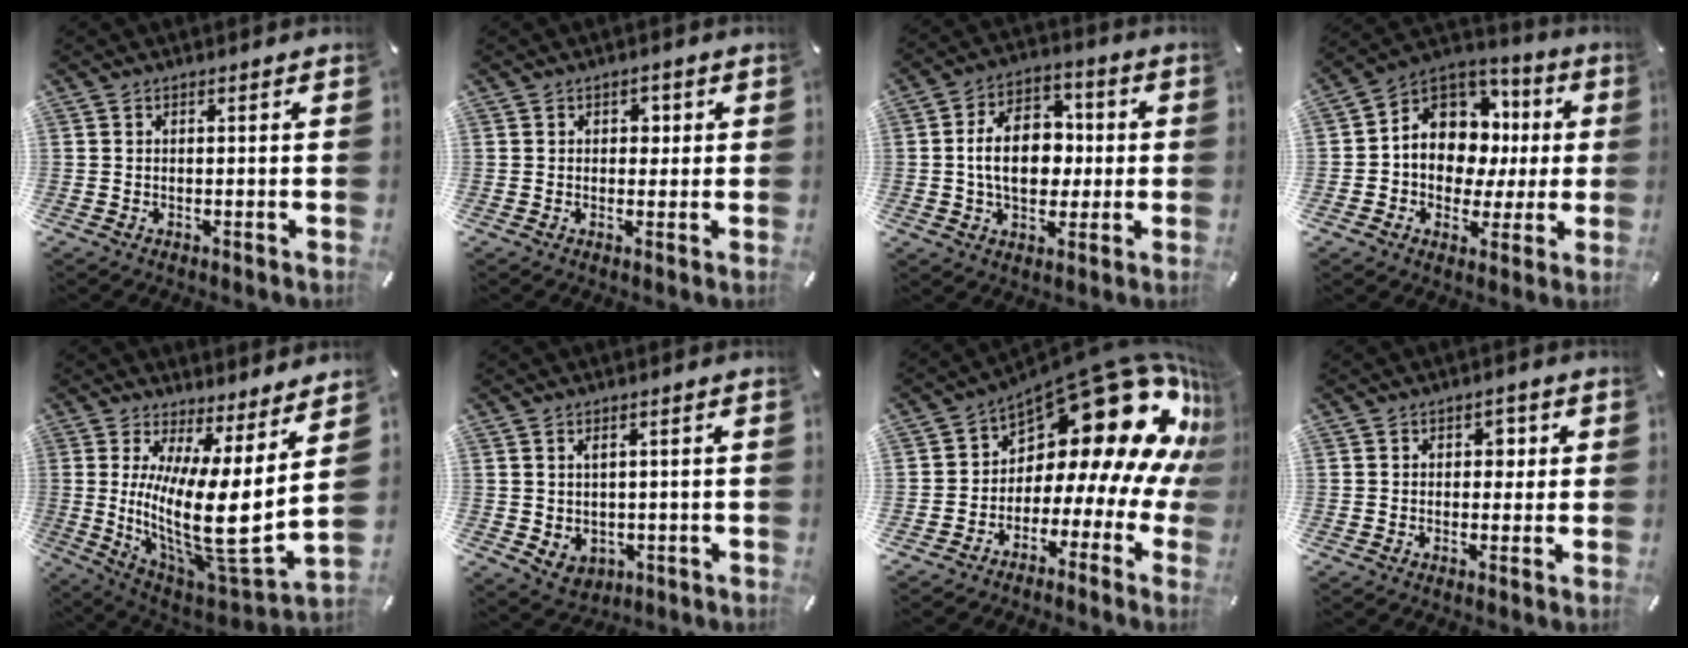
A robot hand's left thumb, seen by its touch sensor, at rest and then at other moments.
{"total": 2.4, "force": [0.5, 1.9, 1.4], "torque": [0.002, -0.005, -0.003]}
{"total": 13.8, "force": [-0.1, 9.9, 9.6], "torque": [-0.174, 0.012, -0.003]}
{"total": 12.0, "force": [2.1, 10.7, 5.0], "torque": [-0.089, -0.019, 0.049]}
{"total": 18.2, "force": [3.0, 5.1, 17.2], "torque": [-0.327, -0.069, 0.057]}
{"total": 3.6, "force": [0.8, 3.1, 1.5], "torque": [-0.017, -0.006, 0.012]}
{"total": 21.7, "force": [9.3, 11.1, 16.2], "torque": [-0.243, -0.088, 0.166]}
{"total": 2.9, "force": [0.5, 2.2, 1.9], "torque": [-0.008, -0.003, -0.003]}